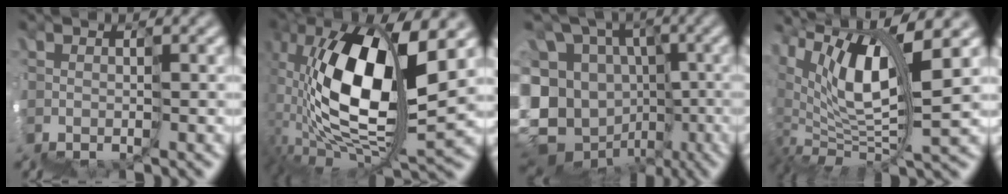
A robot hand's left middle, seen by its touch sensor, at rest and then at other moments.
{"total": 8.9, "force": [2.3, 2.2, 8.4], "torque": [-0.152, 0.027, 0.035]}
{"total": 9.1, "force": [-2.0, 8.5, 2.6], "torque": [-0.084, 0.028, -0.024]}
{"total": 7.5, "force": [5.9, 0.1, 4.6], "torque": [-0.107, 0.015, 0.120]}